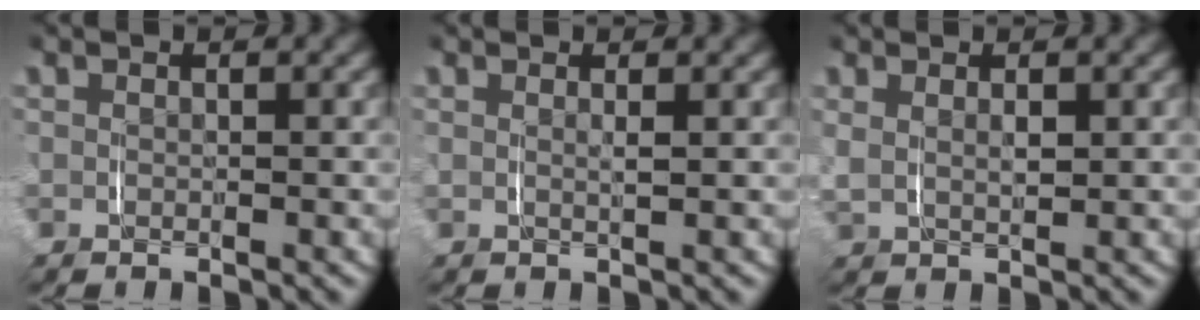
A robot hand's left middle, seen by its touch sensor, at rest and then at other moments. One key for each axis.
{"total": 0.9, "fx": 0.6, "fy": -0.2, "fz": 0.6, "tx": -0.010, "ty": -0.003, "tz": 0.011}
{"total": 1.9, "fx": 0.8, "fy": 1.1, "fz": 1.3, "tx": -0.035, "ty": -0.004, "tz": 0.018}